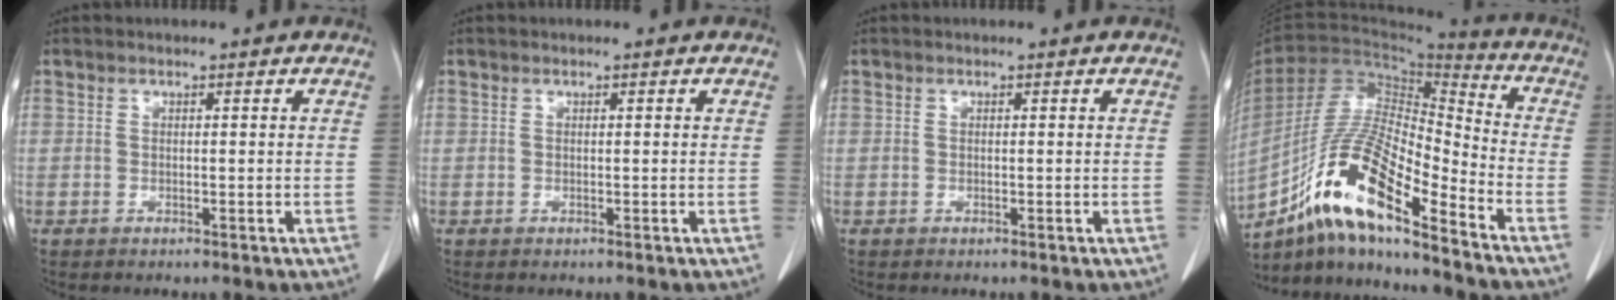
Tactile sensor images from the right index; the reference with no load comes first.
{"total": 0.0}
{"total": 0.0}
{"total": 17.1, "force": [-11.3, 2.7, 12.6], "torque": [-0.240, -0.002, -0.204]}